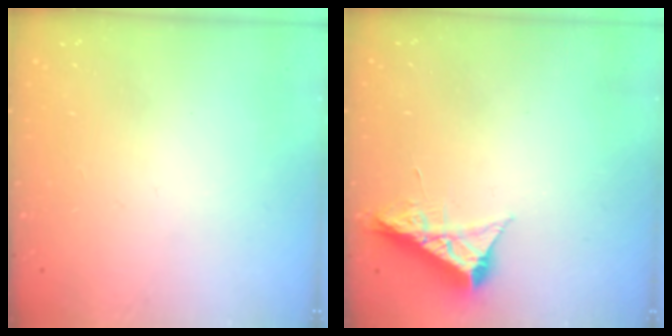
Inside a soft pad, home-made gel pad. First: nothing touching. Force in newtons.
{"total": 8.4, "press": 8.4, "slide": 0.4}